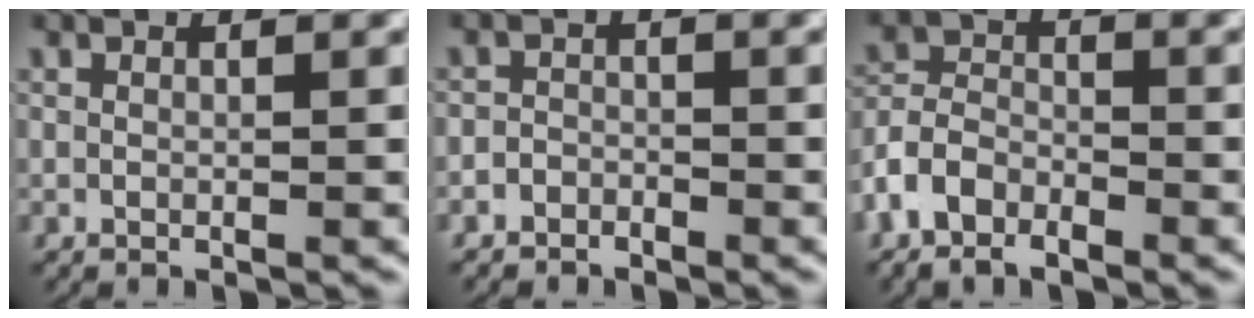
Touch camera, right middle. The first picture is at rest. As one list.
[{"total": 2.2, "force": [-2.0, 0.9, -0.2], "torque": [0.013, -0.007, -0.036]}, {"total": 5.0, "force": [-2.4, 3.8, 2.2], "torque": [-0.042, -0.006, -0.050]}]